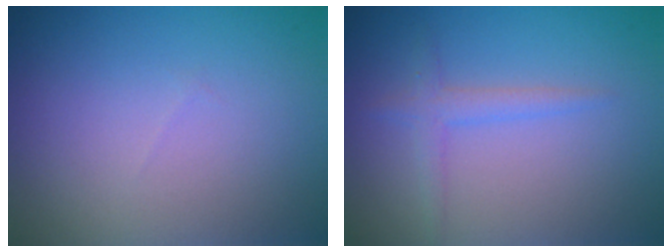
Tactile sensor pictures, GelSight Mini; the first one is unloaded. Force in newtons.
{"total": 1.7, "press": 1.7, "slide": 0.1}